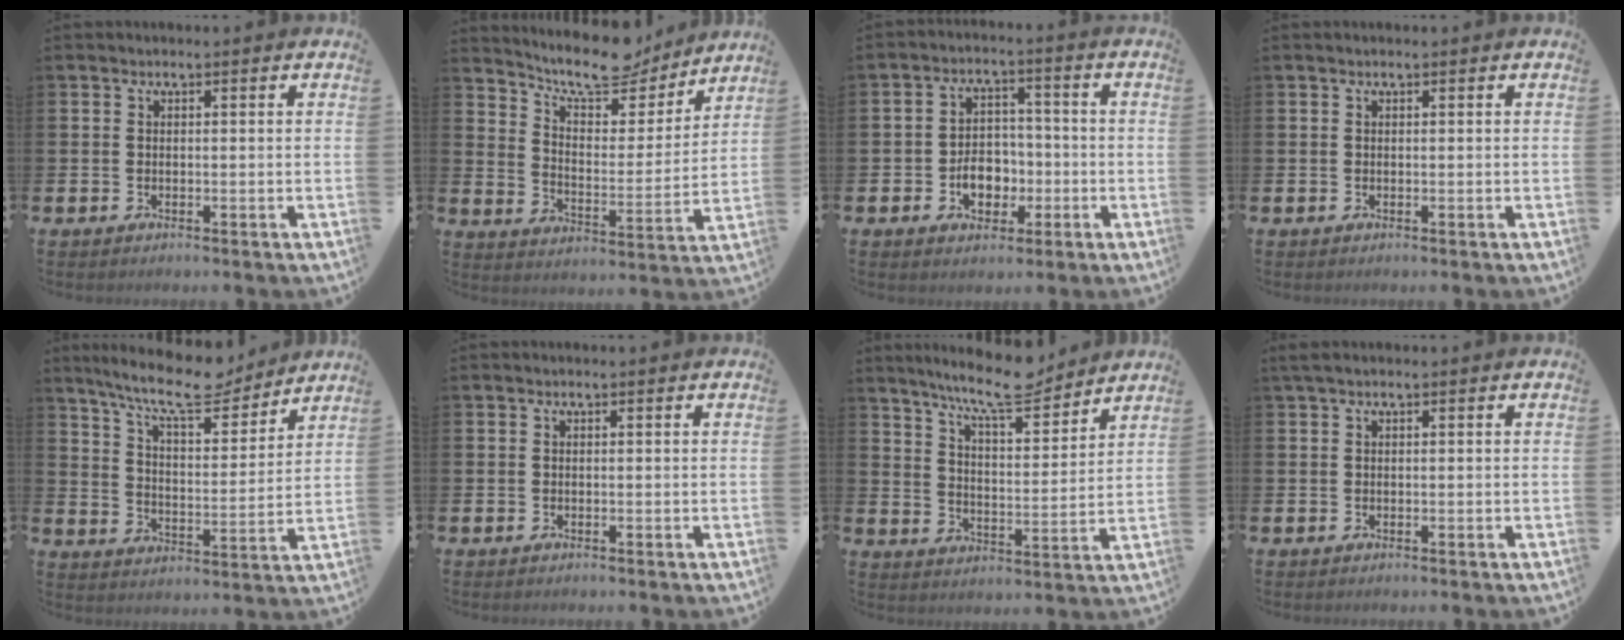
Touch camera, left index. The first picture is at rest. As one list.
[{"total": 10.9, "force": [10.0, 2.7, 3.6], "torque": [-0.090, -0.069, 0.176]}, {"total": 5.3, "force": [-1.8, 4.0, 3.1], "torque": [-0.040, 0.002, -0.039]}, {"total": 0.0}, {"total": 11.6, "force": [10.2, 2.0, 5.0], "torque": [-0.118, -0.054, 0.180]}, {"total": 0.0}, {"total": 9.9, "force": [8.9, 1.3, 4.0], "torque": [-0.090, -0.049, 0.159]}, {"total": 0.9, "force": [0.5, 0.1, 0.7], "torque": [-0.018, 0.004, 0.008]}]